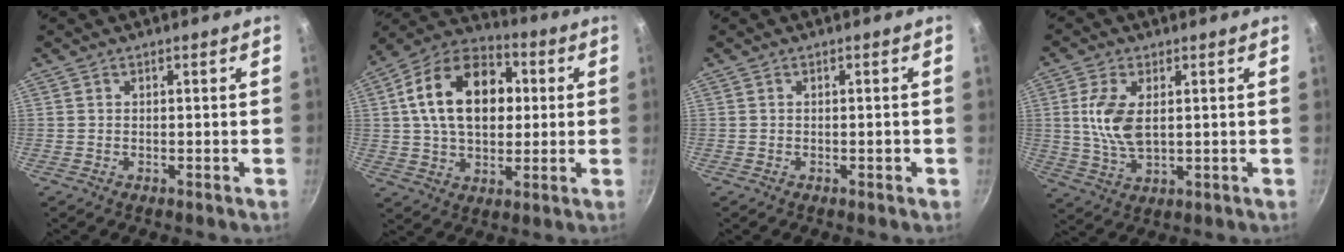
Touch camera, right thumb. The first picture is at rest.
{"total": 19.5, "force": [3.3, 13.2, 14.0], "torque": [-0.200, 0.023, 0.040]}
{"total": 1.0, "force": [-0.4, 0.3, 0.8], "torque": [-0.010, 0.003, -0.006]}
{"total": 8.7, "force": [1.5, 4.5, 7.3], "torque": [-0.147, -0.006, 0.031]}